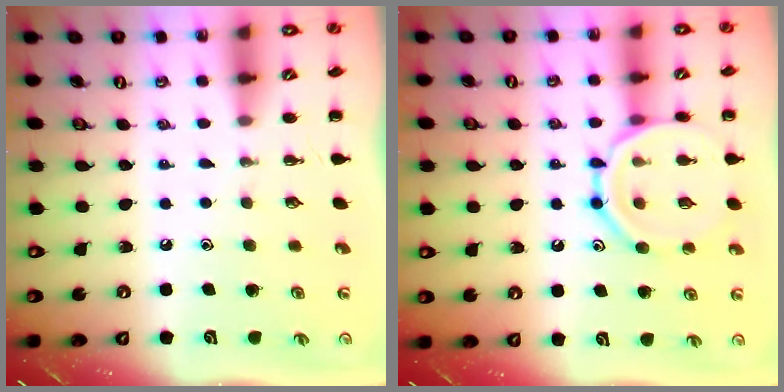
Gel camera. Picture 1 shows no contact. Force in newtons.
{"total": 13.6, "press": 13.5, "slide": 1.0}